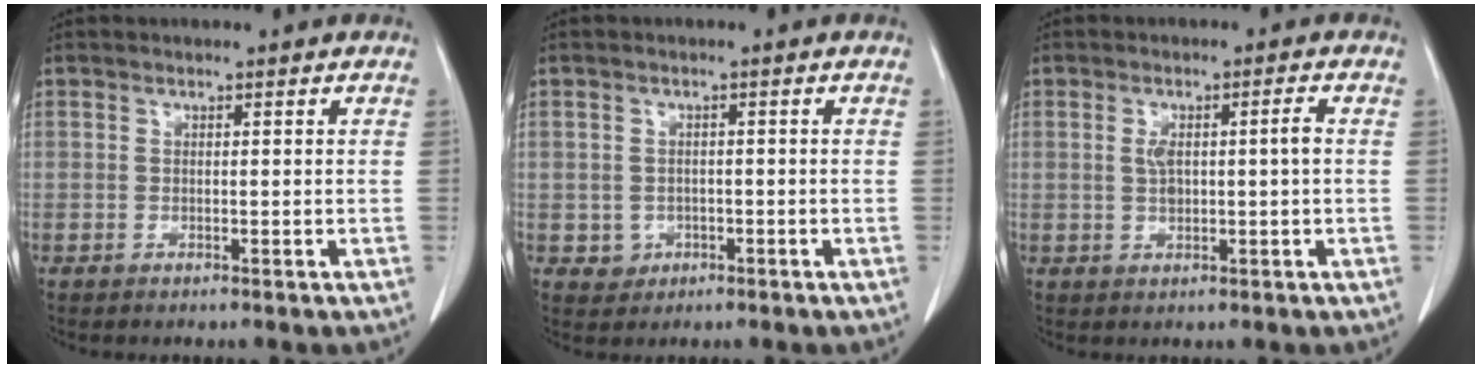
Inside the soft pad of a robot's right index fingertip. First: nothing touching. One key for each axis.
{"total": 2.6, "fx": -0.7, "fy": 2.5, "fz": 0.4, "tx": 0.002, "ty": 0.008, "tz": -0.005}
{"total": 4.0, "fx": 0.4, "fy": 0.6, "fz": 3.9, "tx": -0.075, "ty": 0.011, "tz": 0.012}